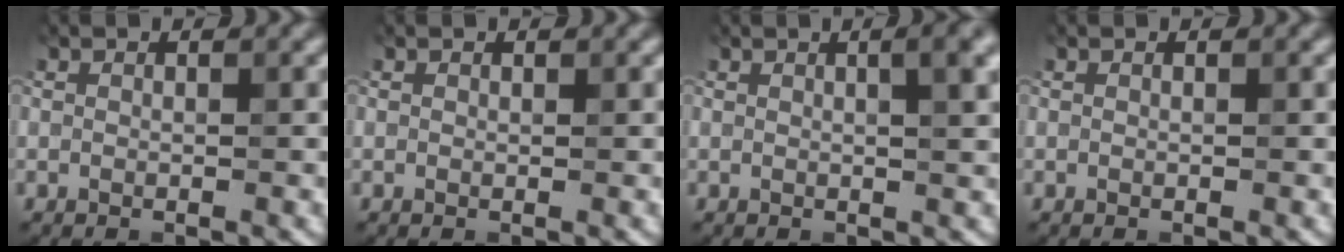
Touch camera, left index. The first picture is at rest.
{"total": 0.0}
{"total": 3.7, "force": [1.2, 1.2, 3.3], "torque": [-0.027, 0.012, 0.005]}
{"total": 0.0}